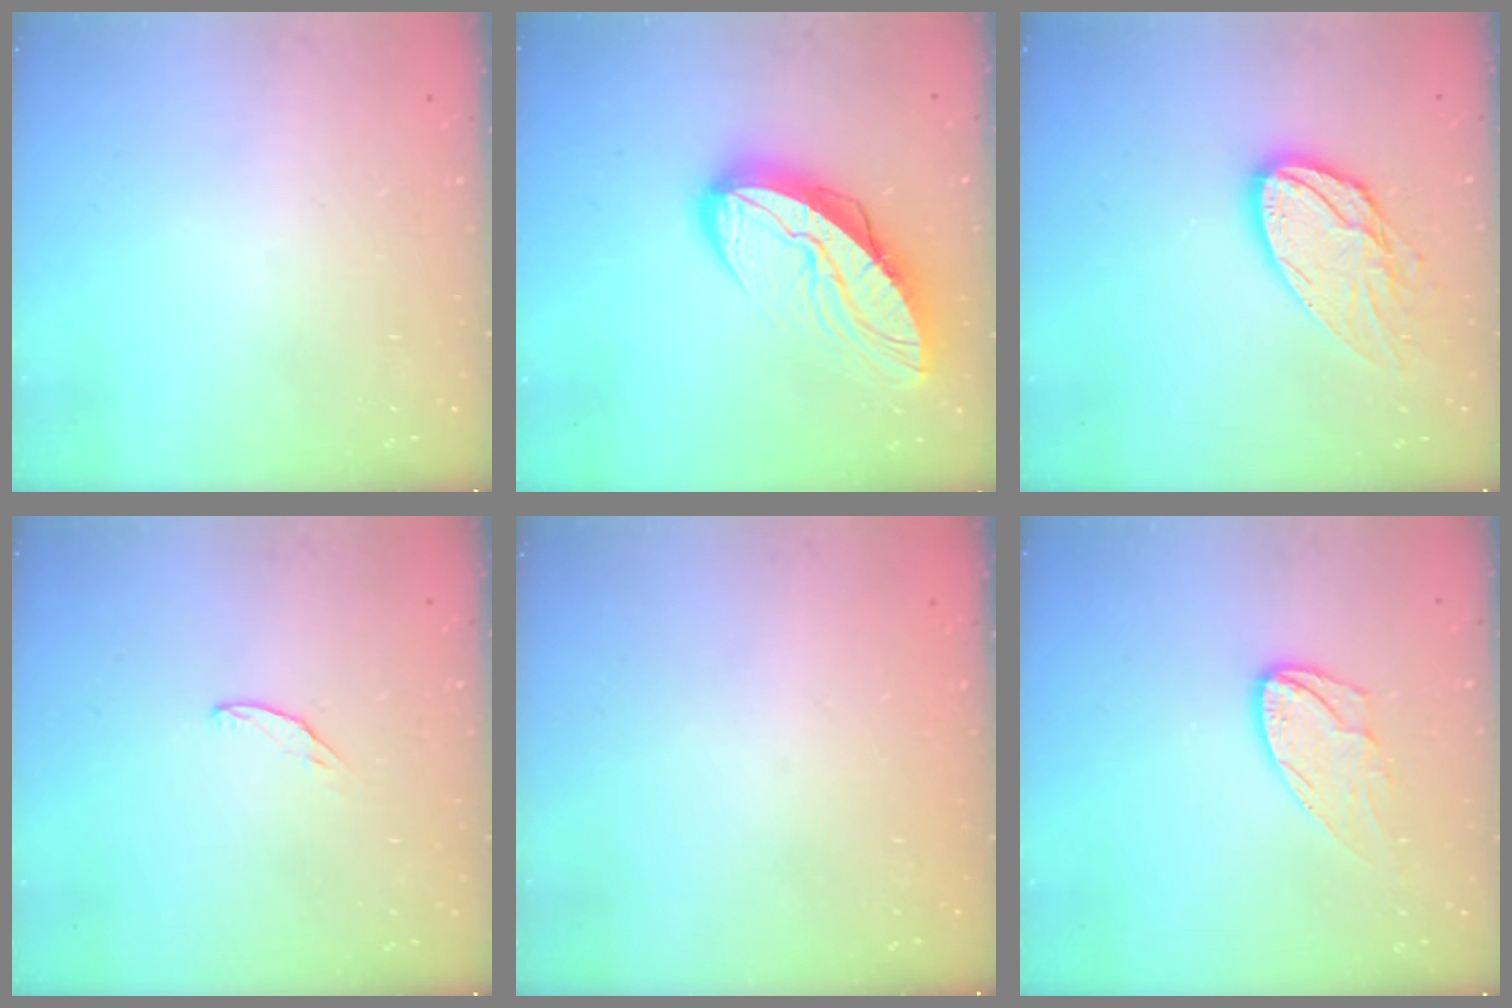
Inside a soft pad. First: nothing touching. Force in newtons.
{"total": 13.4, "press": 13.3, "slide": 1.2}
{"total": 14.6, "press": 14.5, "slide": 1.2}
{"total": 4.4, "press": 4.4, "slide": 0.4}
{"total": 0.0}
{"total": 9.3, "press": 9.3, "slide": 0.5}